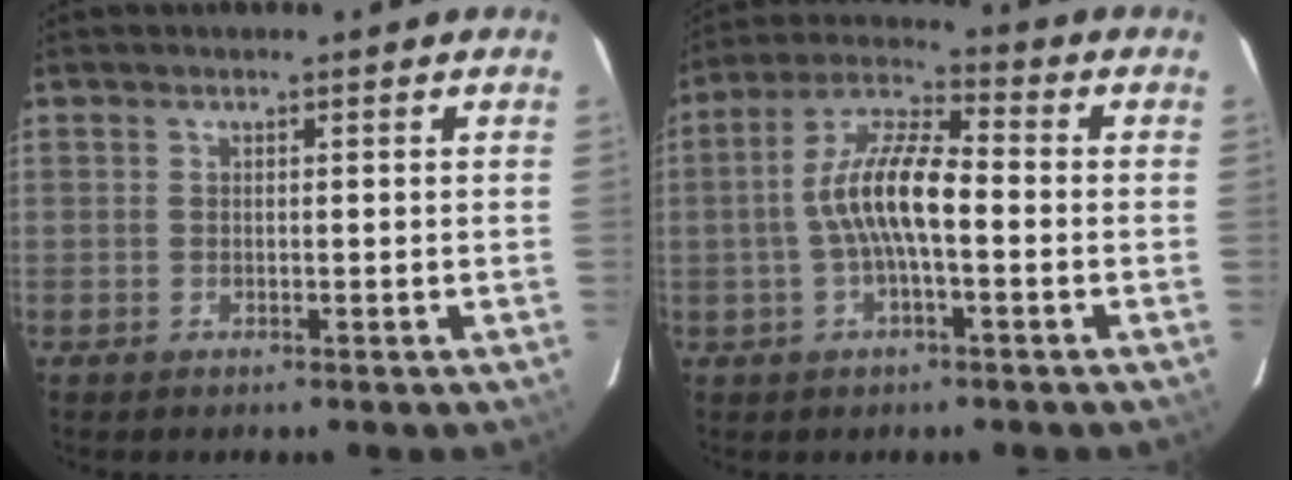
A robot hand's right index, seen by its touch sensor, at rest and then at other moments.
{"total": 10.4, "force": [-1.6, 2.9, 9.9], "torque": [-0.204, 0.014, -0.034]}